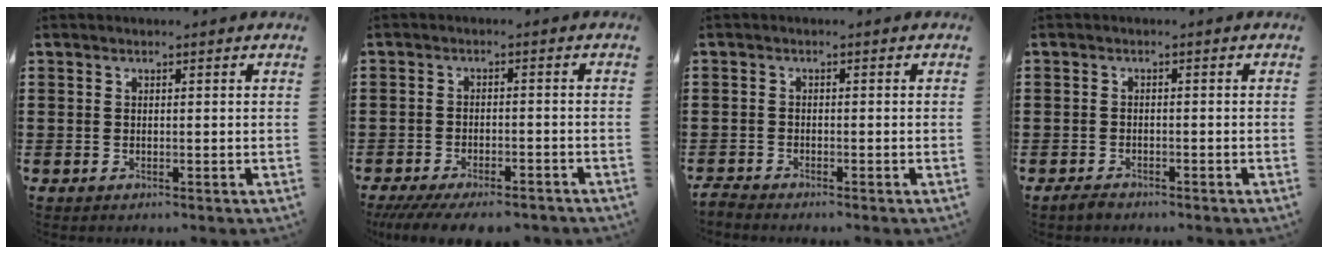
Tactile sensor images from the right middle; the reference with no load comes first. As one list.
[{"total": 4.1, "force": [-3.7, 0.4, 1.7], "torque": [-0.031, -0.006, -0.073]}, {"total": 1.1, "force": [-1.1, 0.0, 0.0], "torque": [-0.004, 0.002, -0.024]}, {"total": 1.3, "force": [-1.2, 0.5, 0.4], "torque": [-0.011, -0.002, -0.024]}]